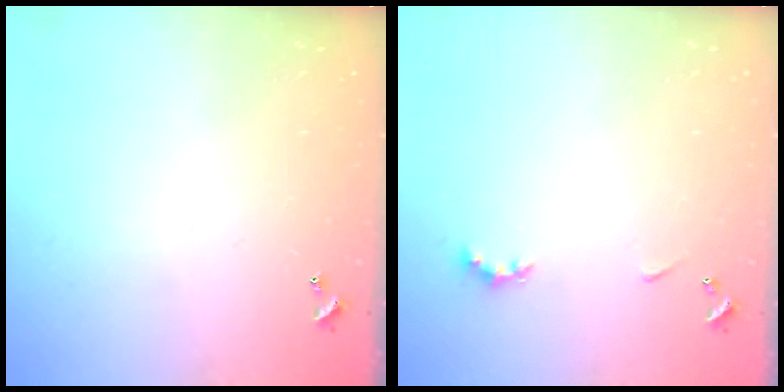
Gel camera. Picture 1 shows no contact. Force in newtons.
{"total": 2.9, "press": 2.8, "slide": 0.6}